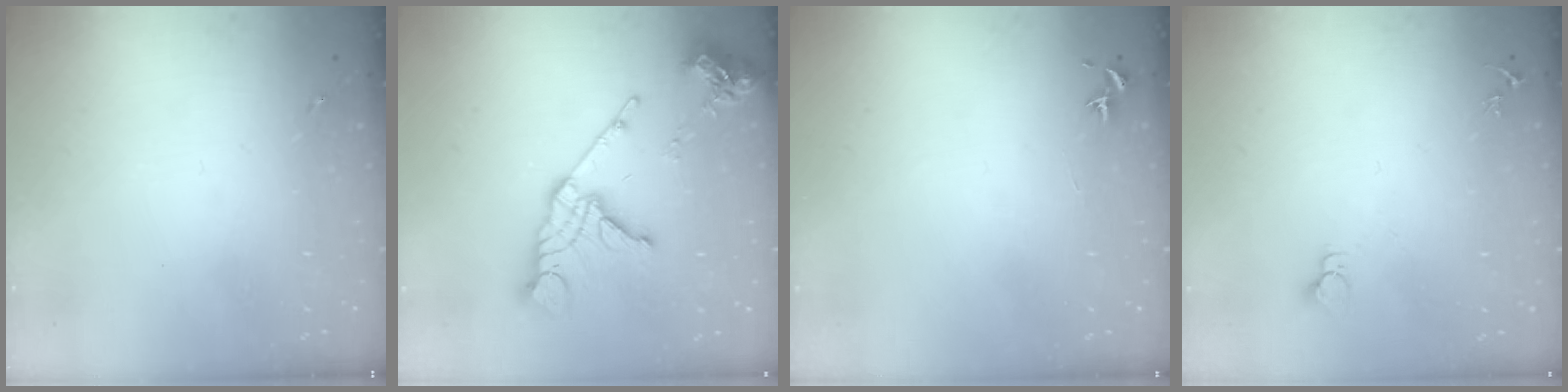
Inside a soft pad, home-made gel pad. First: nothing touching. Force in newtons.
{"total": 17.0, "press": 16.9, "slide": 1.8}
{"total": 0.7, "press": 0.7, "slide": 0.3}
{"total": 2.7, "press": 2.7, "slide": 0.2}